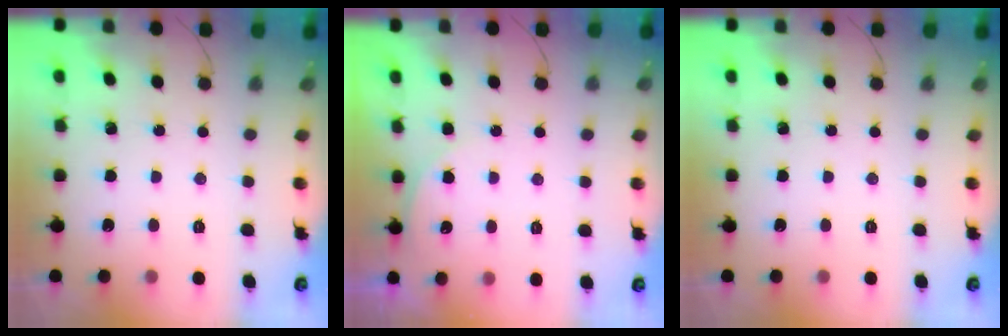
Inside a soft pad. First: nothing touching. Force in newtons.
{"total": 3.6, "press": 3.6, "slide": 0.5}
{"total": 0.0}